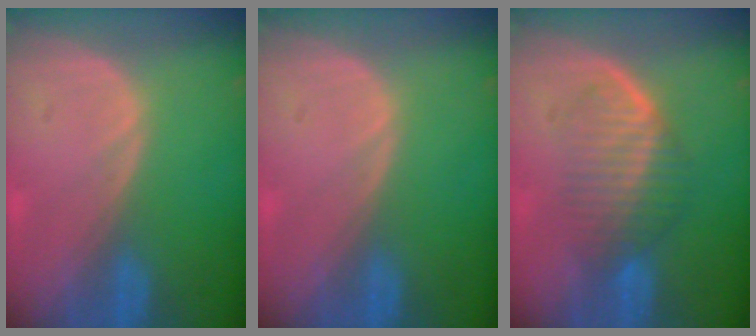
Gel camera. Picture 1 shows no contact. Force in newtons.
{"total": 0.0}
{"total": 6.2, "press": 6.1, "slide": 1.0}